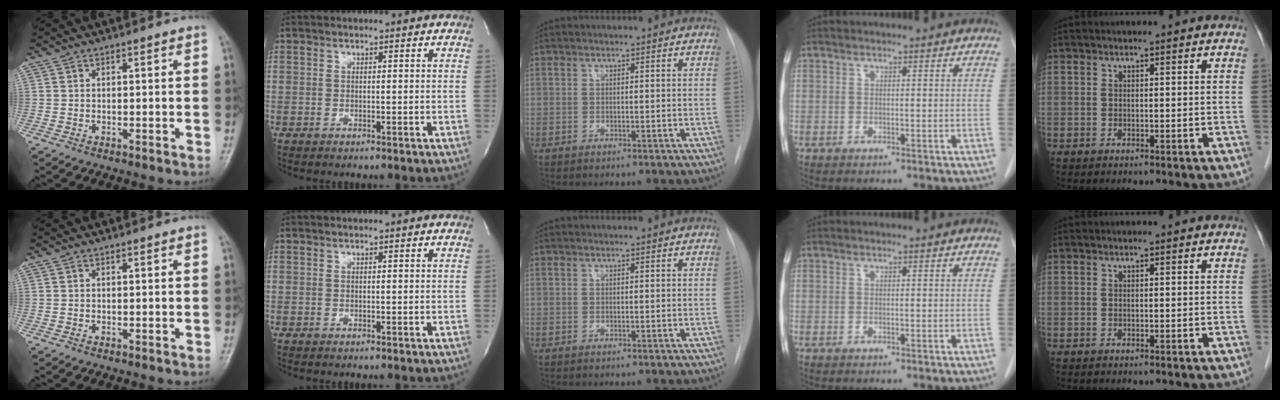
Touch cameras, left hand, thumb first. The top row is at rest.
{}